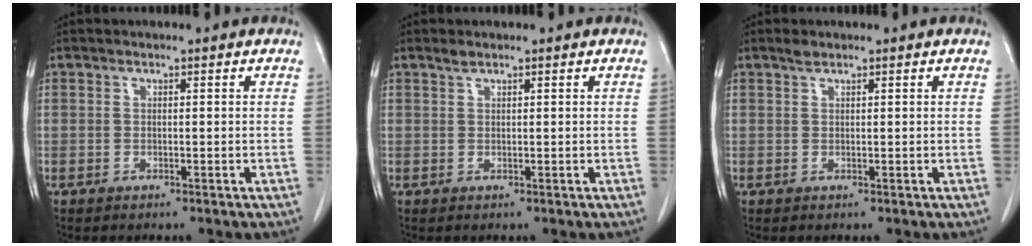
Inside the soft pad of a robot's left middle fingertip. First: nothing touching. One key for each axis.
{"total": 0.8, "fx": 0.7, "fy": 0.1, "fz": 0.3, "tx": -0.012, "ty": 0.002, "tz": 0.017}
{"total": 0.9, "fx": 0.8, "fy": 0.2, "fz": 0.4, "tx": -0.015, "ty": 0.002, "tz": 0.017}